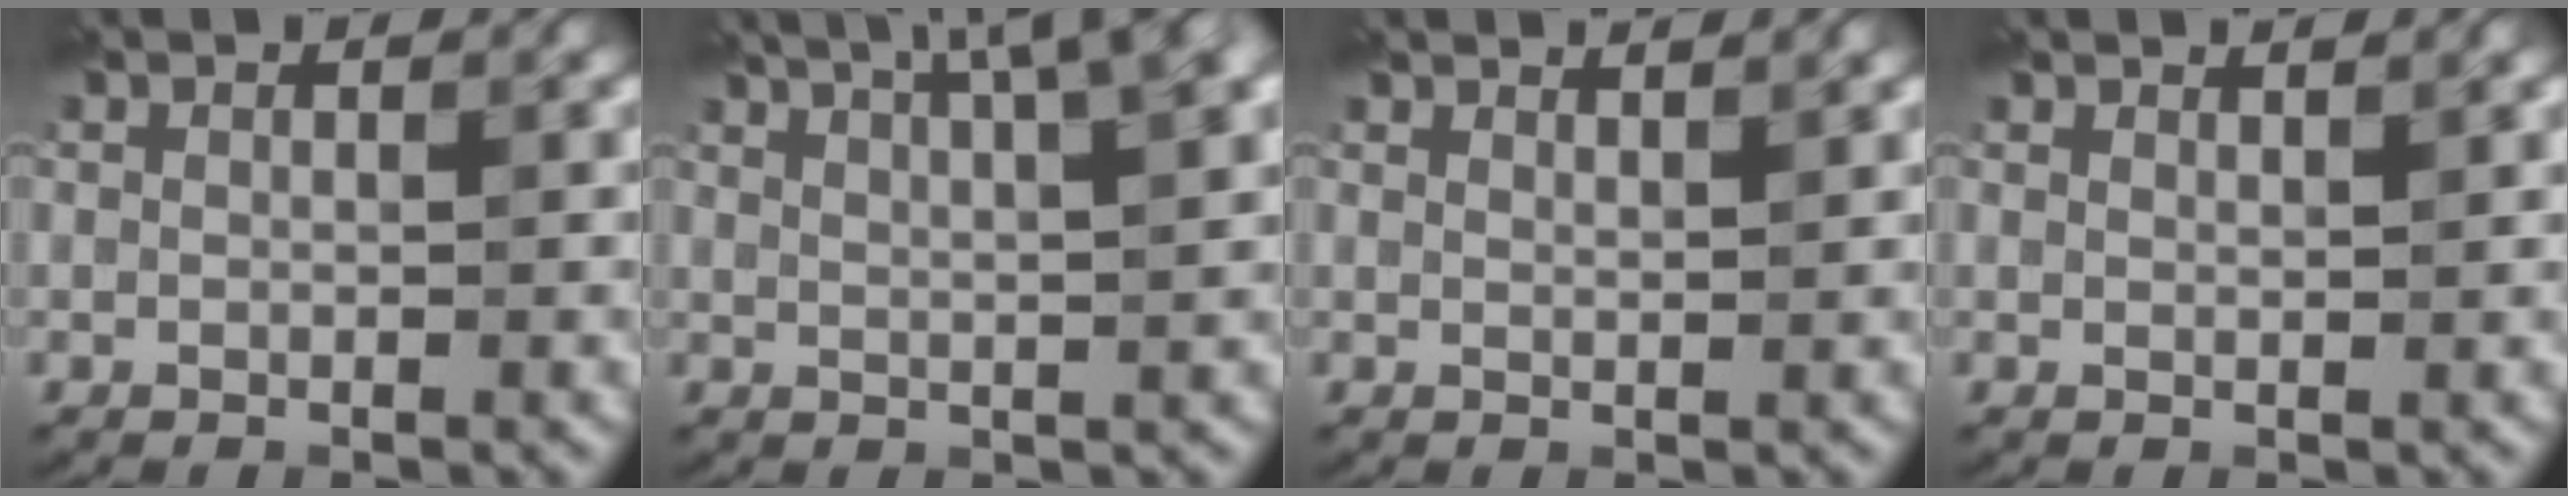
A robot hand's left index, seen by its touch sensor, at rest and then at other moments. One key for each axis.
{"total": 9.3, "fx": 5.9, "fy": 2.8, "fz": 6.7, "tx": -0.067, "ty": 0.046, "tz": 0.051}
{"total": 2.4, "fx": 2.1, "fy": 0.5, "fz": 0.9, "tx": 0.000, "ty": 0.010, "tz": 0.018}
{"total": 1.7, "fx": 1.6, "fy": 0.3, "fz": 0.5, "tx": 0.001, "ty": 0.002, "tz": 0.015}